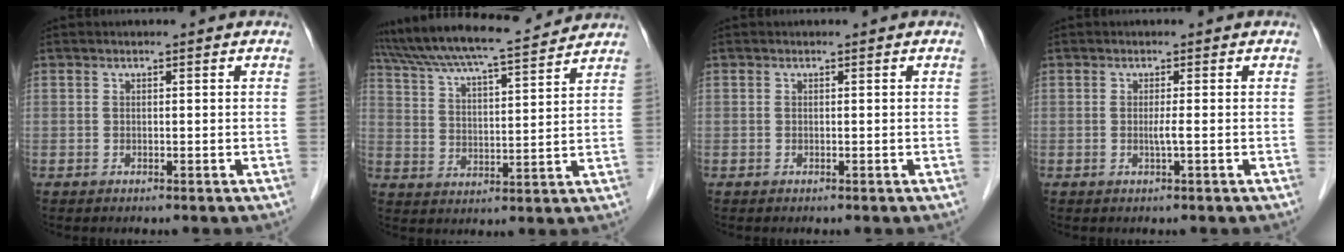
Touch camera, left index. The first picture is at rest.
{"total": 17.5, "force": [15.9, 0.9, 7.3], "torque": [-0.137, 0.023, 0.250]}
{"total": 0.0}
{"total": 1.2, "force": [-0.2, -0.4, 1.2], "torque": [-0.020, -0.002, -0.006]}